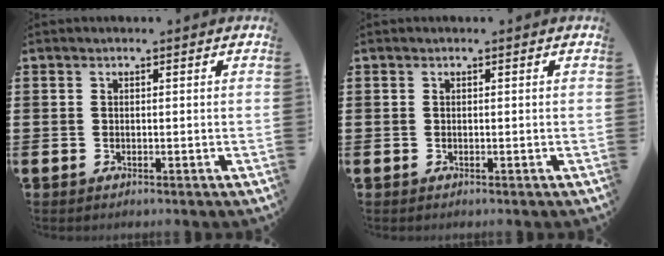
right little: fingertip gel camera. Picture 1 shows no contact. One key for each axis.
{"total": 0.0}